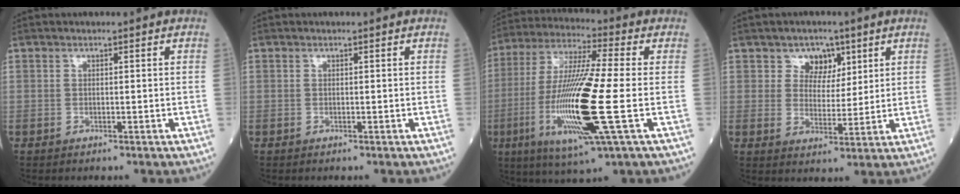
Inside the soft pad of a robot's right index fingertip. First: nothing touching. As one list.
[{"total": 0.0}, {"total": 18.9, "force": [-3.7, 1.0, 18.5], "torque": [-0.387, -0.019, -0.072]}, {"total": 4.9, "force": [2.8, 3.7, 1.6], "torque": [-0.017, 0.003, 0.046]}]